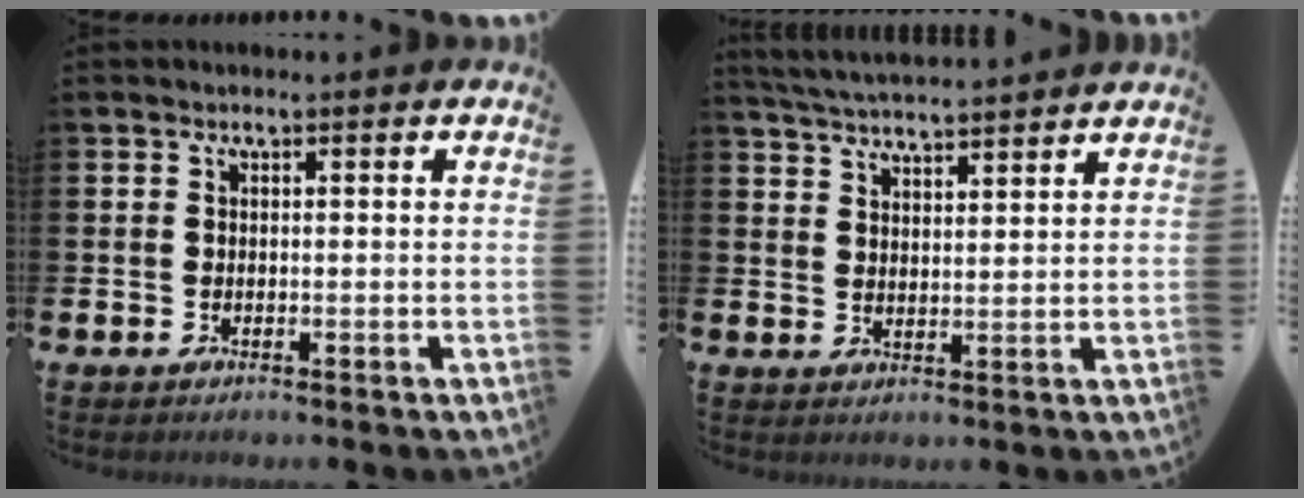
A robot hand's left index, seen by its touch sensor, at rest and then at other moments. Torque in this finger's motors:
{"motor_torque": [0.74, -1.40, 0.30, 0.05]}